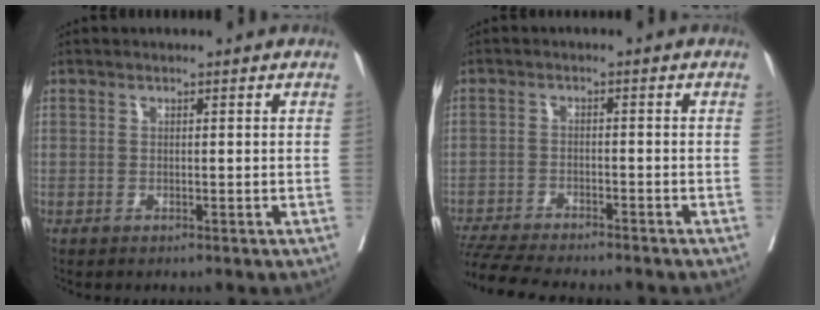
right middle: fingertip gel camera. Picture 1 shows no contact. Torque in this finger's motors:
{"motor_torque": [0.51, -0.53, 0.16, 0.08]}